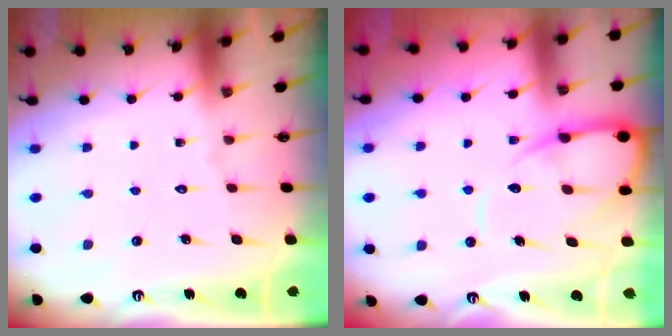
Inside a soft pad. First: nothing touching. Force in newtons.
{"total": 10.6, "press": 10.5, "slide": 0.9}